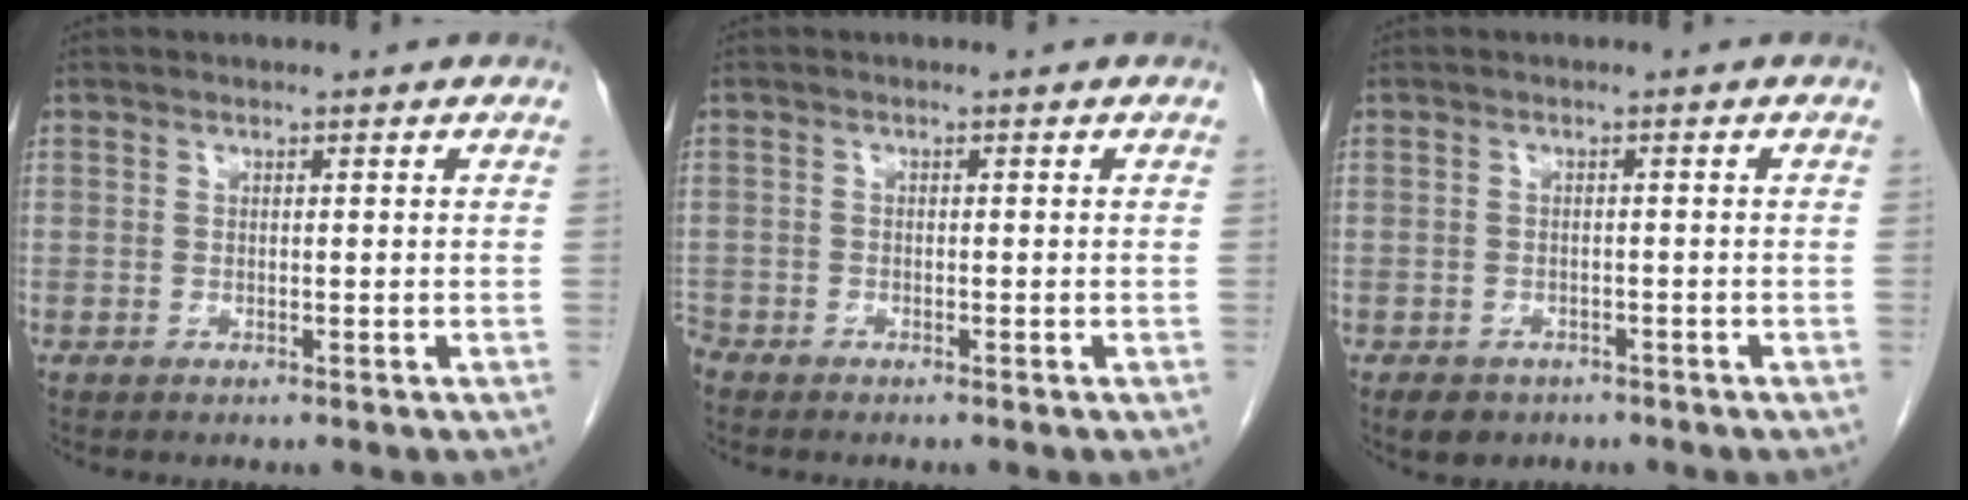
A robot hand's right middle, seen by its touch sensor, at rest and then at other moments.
{"total": 1.6, "force": [-1.5, 0.5, 0.2], "torque": [-0.003, -0.003, -0.027]}
{"total": 3.6, "force": [-2.5, 2.4, 0.9], "torque": [-0.015, 0.002, -0.032]}